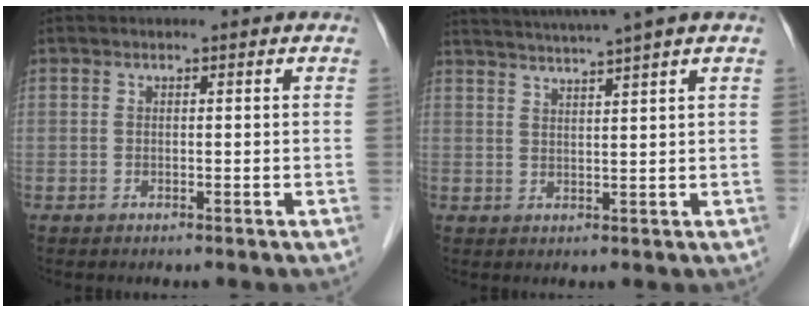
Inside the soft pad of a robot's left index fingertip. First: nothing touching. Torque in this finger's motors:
{"motor_torque": [0.00, -0.94, 0.39, 0.10]}